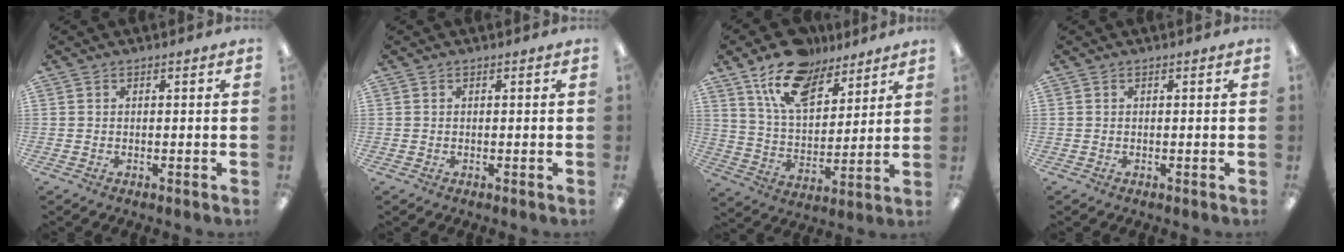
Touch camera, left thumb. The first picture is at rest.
{"total": 0.0}
{"total": 16.0, "force": [11.4, 8.1, 7.8], "torque": [-0.141, -0.055, 0.207]}
{"total": 0.0}